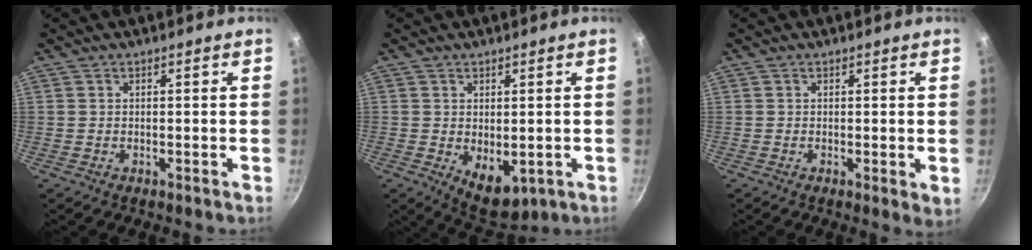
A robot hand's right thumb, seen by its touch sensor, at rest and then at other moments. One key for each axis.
{"total": 7.2, "fx": -1.6, "fy": 4.0, "fz": 5.7, "tx": -0.069, "ty": -0.008, "tz": -0.006}
{"total": 2.2, "fx": -0.2, "fy": 0.6, "fz": 2.1, "tx": -0.031, "ty": -0.009, "tz": -0.005}